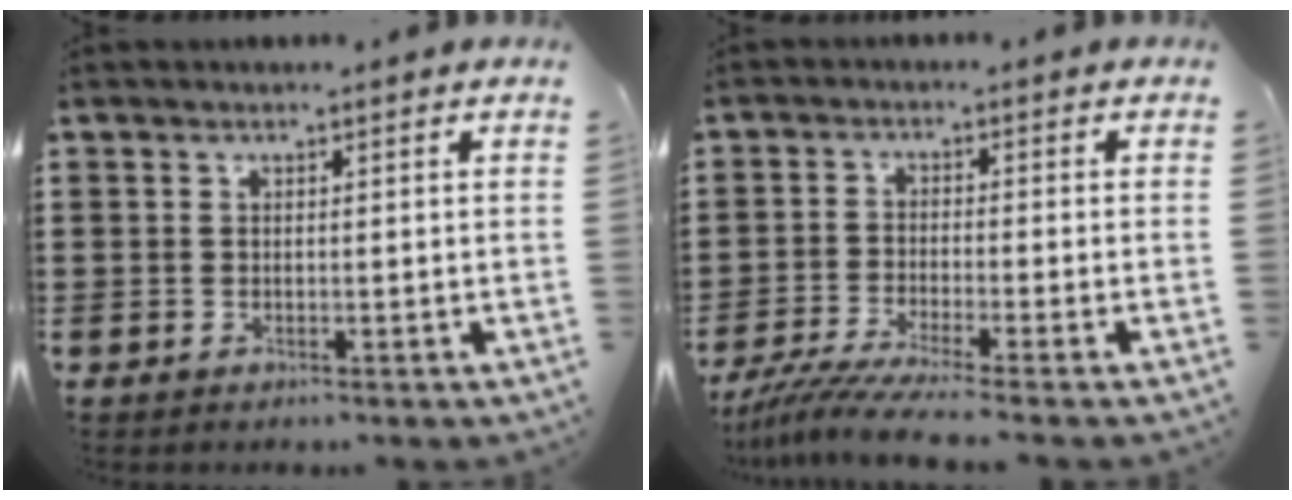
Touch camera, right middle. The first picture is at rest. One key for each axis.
{"total": 4.6, "fx": -4.0, "fy": -0.5, "fz": 2.2, "tx": -0.068, "ty": -0.029, "tz": -0.082}